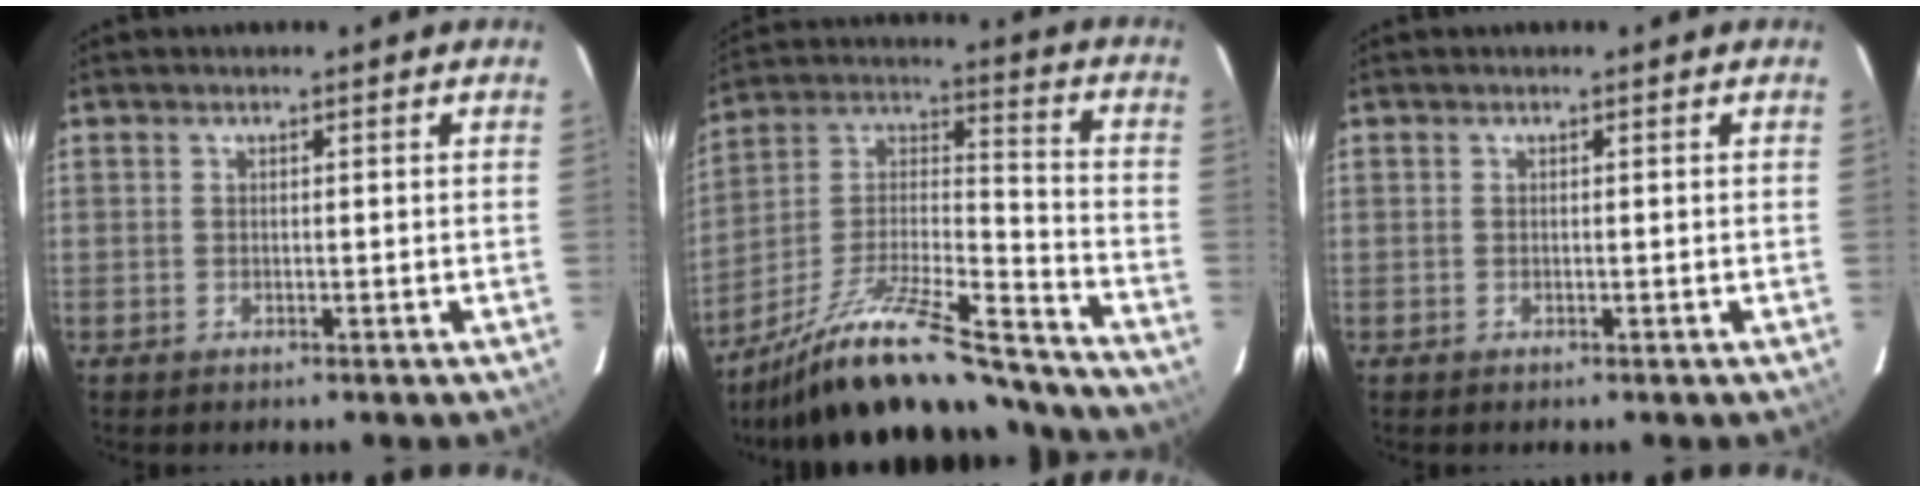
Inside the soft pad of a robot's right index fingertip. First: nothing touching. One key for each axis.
{"total": 25.1, "fx": -20.6, "fy": 5.6, "fz": 13.2, "tx": -0.232, "ty": -0.007, "tz": -0.322}
{"total": 0.0}